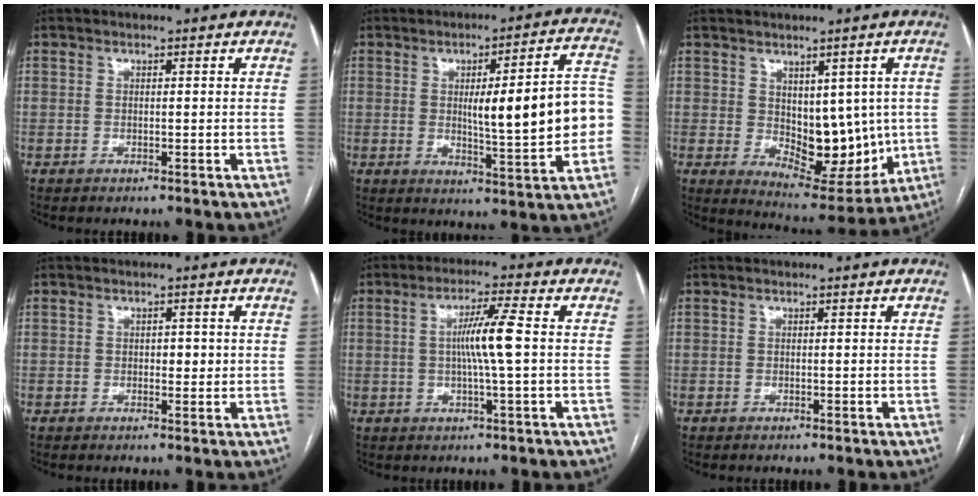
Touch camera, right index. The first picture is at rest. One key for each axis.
{"total": 15.1, "fx": -0.4, "fy": 2.4, "fz": 14.9, "tx": -0.192, "ty": 0.024, "tz": 0.001}
{"total": 11.7, "fx": 0.0, "fy": 6.5, "fz": 9.8, "tx": -0.120, "ty": -0.006, "tz": 0.028}
{"total": 2.0, "fx": 0.1, "fy": 1.2, "fz": 1.7, "tx": -0.020, "ty": 0.001, "tz": 0.002}
{"total": 6.7, "fx": 0.3, "fy": -0.5, "fz": 6.7, "tx": -0.123, "ty": 0.002, "tz": 0.003}
{"total": 0.0}